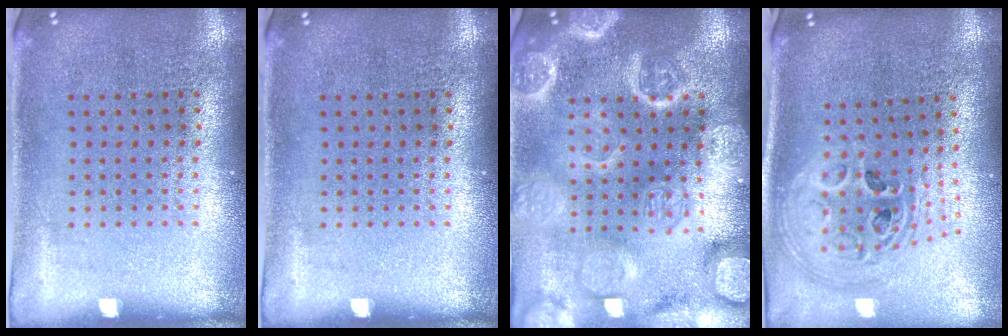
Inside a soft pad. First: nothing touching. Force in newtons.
{"total": 0.0}
{"total": 6.0, "press": 6.0, "slide": 0.9}
{"total": 2.6, "press": 1.9, "slide": 1.8}